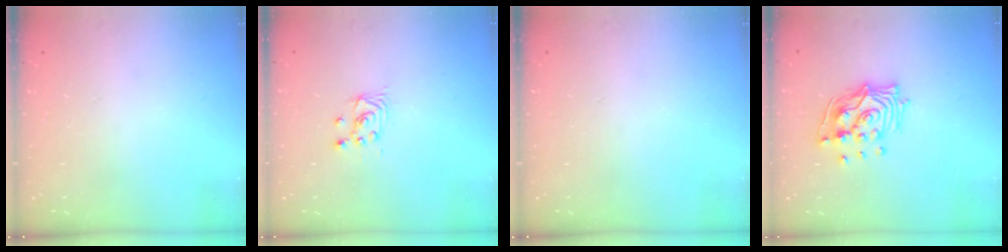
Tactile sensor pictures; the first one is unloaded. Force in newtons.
{"total": 2.5, "press": 2.5, "slide": 0.2}
{"total": 0.0}
{"total": 13.3, "press": 13.2, "slide": 1.1}